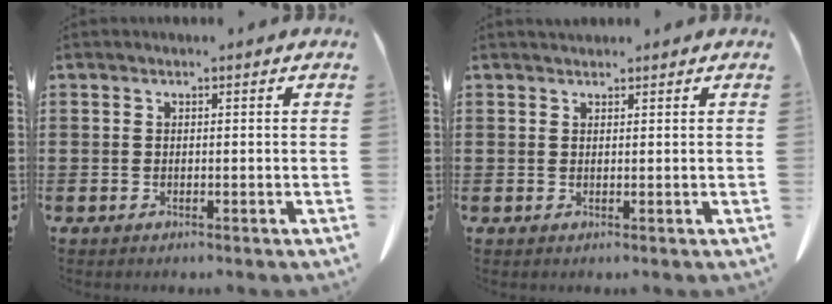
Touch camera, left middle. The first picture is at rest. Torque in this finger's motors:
{"motor_torque": [0.13, 0.12, 0.03, 0.01]}